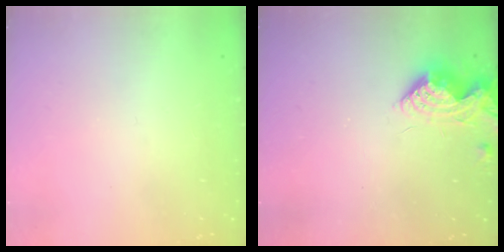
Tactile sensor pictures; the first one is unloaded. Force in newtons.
{"total": 10.6, "press": 10.6, "slide": 0.2}